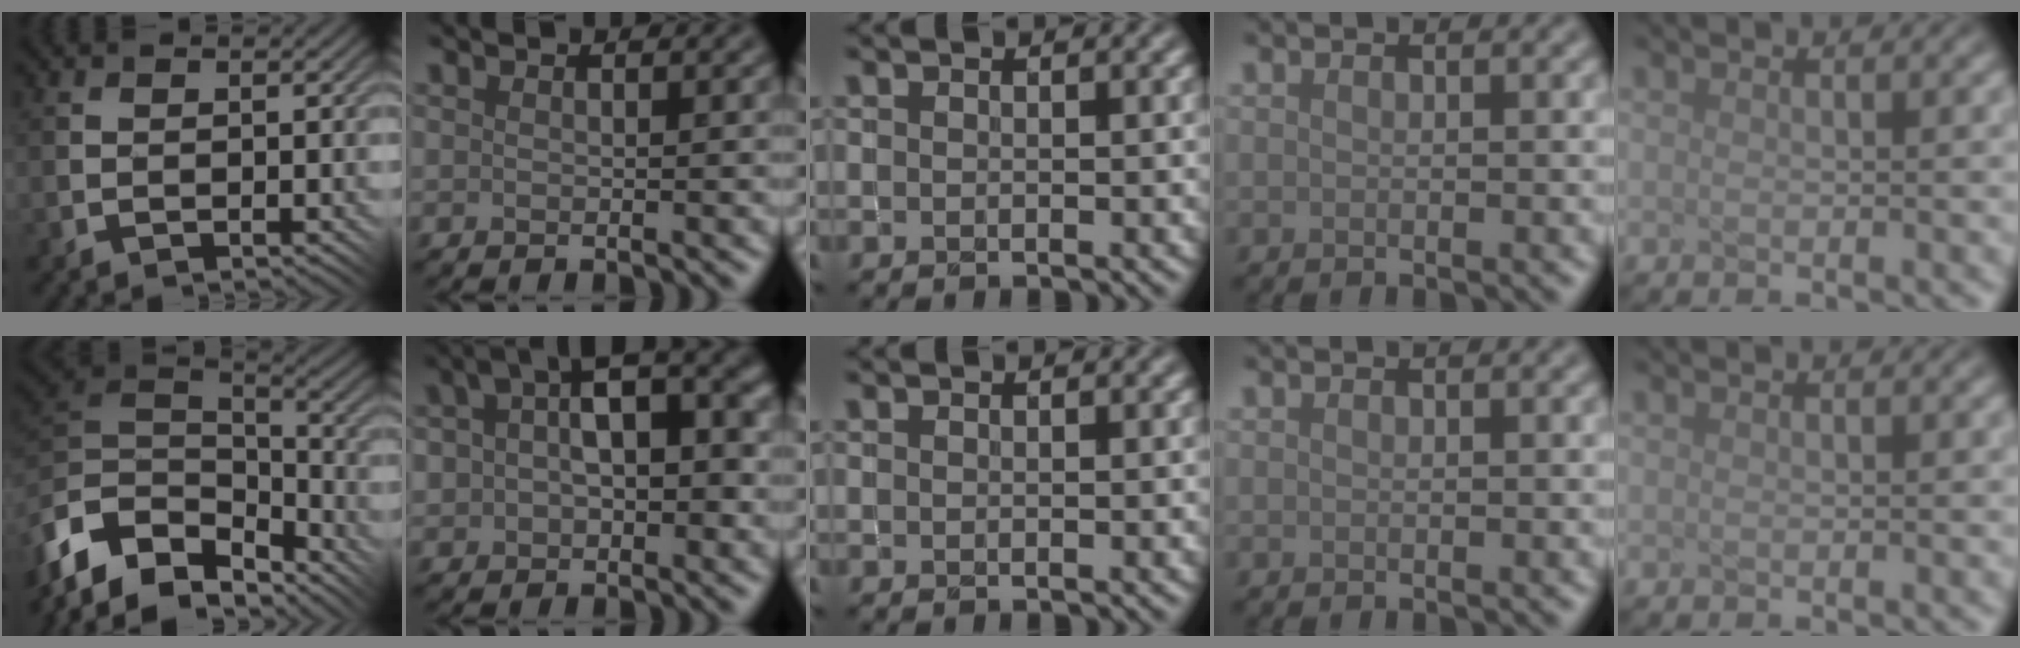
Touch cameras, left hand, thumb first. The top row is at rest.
{"thumb": {"total": 12.2, "force": [-7.9, 6.8, 6.4], "torque": [-0.193, -0.001, -0.132]}, "index": {"total": 10.3, "force": [3.0, 5.8, 8.0], "torque": [-0.114, 0.017, 0.044]}}